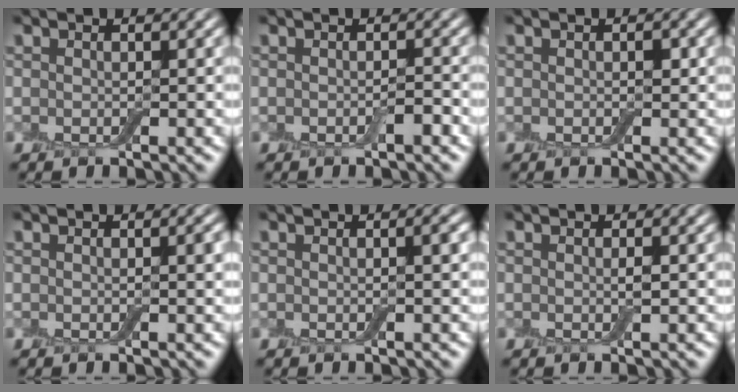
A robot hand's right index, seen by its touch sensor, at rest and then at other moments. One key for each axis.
{"total": 0.8, "fx": -0.4, "fy": 0.2, "fz": 0.7, "tx": -0.010, "ty": 0.002, "tz": -0.005}
{"total": 0.7, "fx": 0.1, "fy": 0.4, "fz": 0.5, "tx": -0.004, "ty": -0.001, "tz": 0.001}
{"total": 0.9, "fx": 0.1, "fy": 0.1, "fz": 0.8, "tx": -0.010, "ty": 0.000, "tz": 0.001}
{"total": 1.0, "fx": 0.1, "fy": 0.1, "fz": 0.9, "tx": -0.012, "ty": 0.002, "tz": 0.000}
{"total": 0.5, "fx": 0.0, "fy": 0.0, "fz": 0.5, "tx": -0.009, "ty": -0.001, "tz": -0.001}